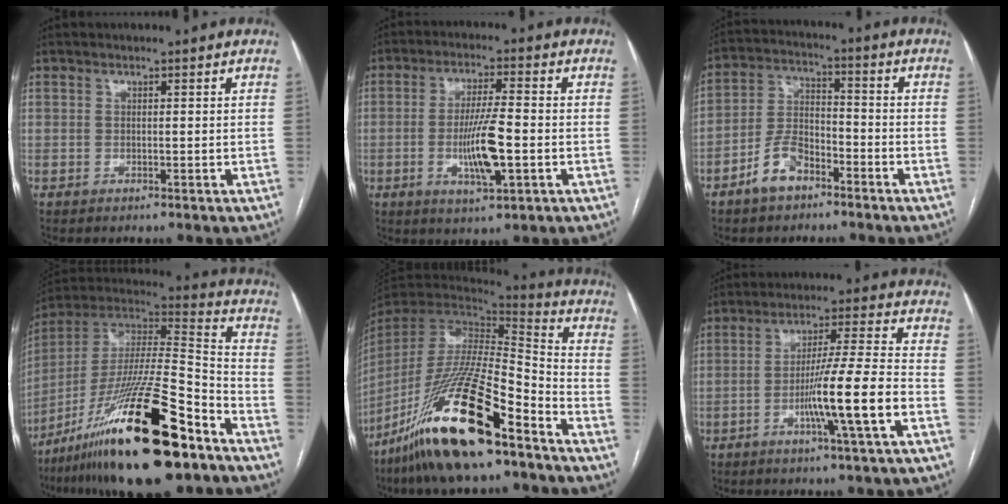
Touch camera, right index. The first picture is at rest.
{"total": 8.8, "force": [-2.0, 1.3, 8.5], "torque": [-0.159, -0.006, -0.035]}
{"total": 7.7, "force": [-4.9, 3.8, 4.6], "torque": [-0.104, 0.016, -0.093]}
{"total": 30.1, "force": [-18.3, 5.2, 23.3], "torque": [-0.406, -0.027, -0.315]}
{"total": 24.5, "force": [-16.0, 4.0, 18.2], "torque": [-0.360, -0.052, -0.293]}
{"total": 11.6, "force": [-4.1, -1.2, 10.8], "torque": [-0.187, -0.002, -0.071]}